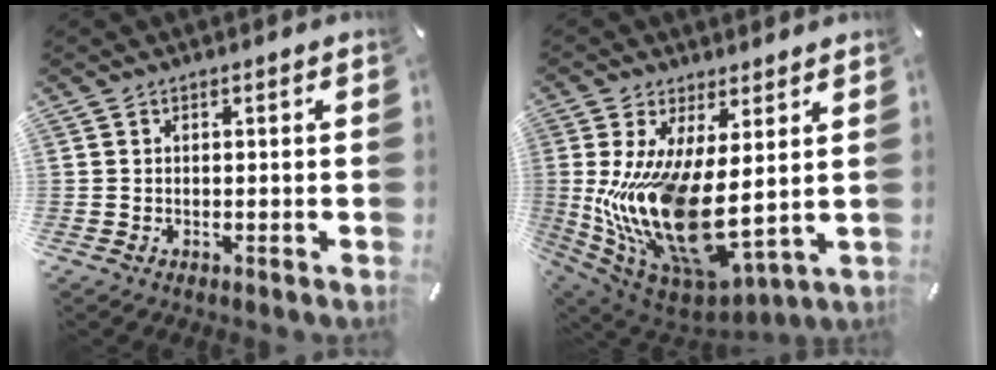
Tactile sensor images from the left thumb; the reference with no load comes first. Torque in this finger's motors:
{"motor_torque": [1.76, 3.25, 2.77, 0.00, 1.05]}